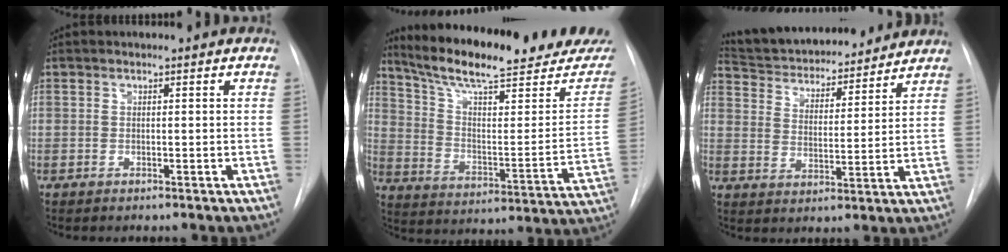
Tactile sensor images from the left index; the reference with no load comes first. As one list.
[{"total": 25.2, "force": [21.4, 3.6, 12.7], "torque": [-0.194, -0.056, 0.297]}, {"total": 16.2, "force": [15.0, 3.8, 4.8], "torque": [-0.083, 0.017, 0.228]}]